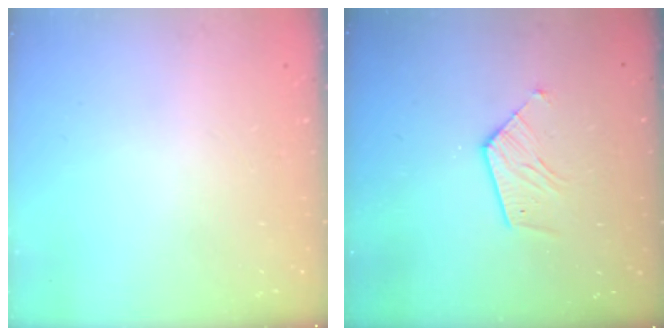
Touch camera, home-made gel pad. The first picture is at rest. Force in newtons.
{"total": 7.8, "press": 7.8, "slide": 0.3}